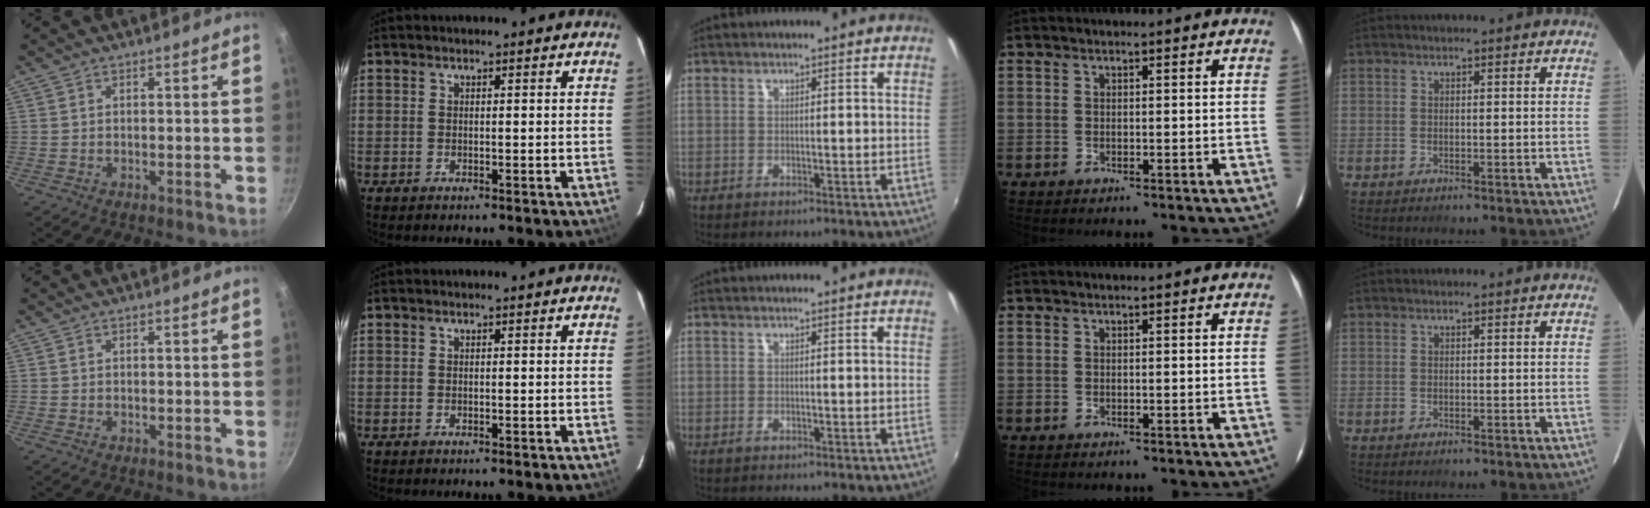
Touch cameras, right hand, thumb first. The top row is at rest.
{}